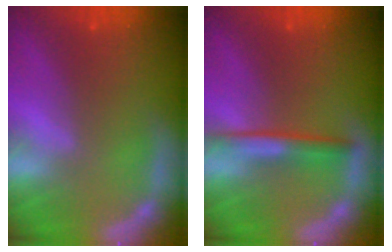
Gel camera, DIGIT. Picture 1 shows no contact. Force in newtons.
{"total": 3.0}